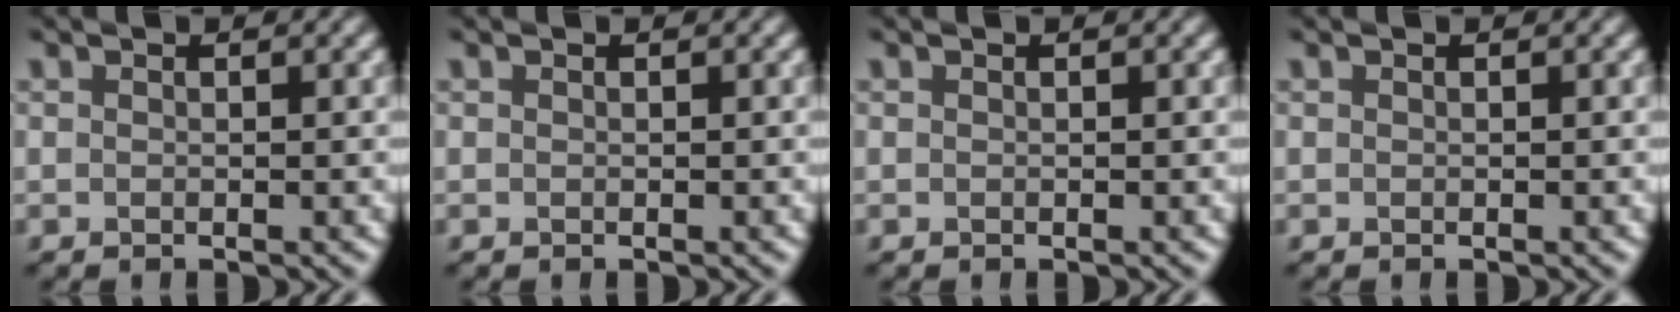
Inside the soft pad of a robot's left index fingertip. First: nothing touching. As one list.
[{"total": 0.0}, {"total": 0.0}, {"total": 0.0}]